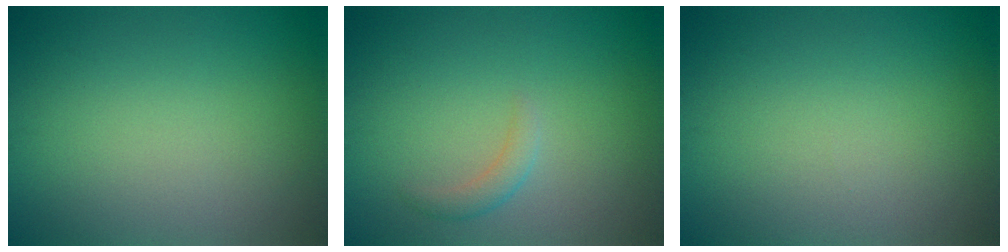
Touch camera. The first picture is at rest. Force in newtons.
{"total": 1.3, "press": 1.3, "slide": 0.1}
{"total": 0.0}